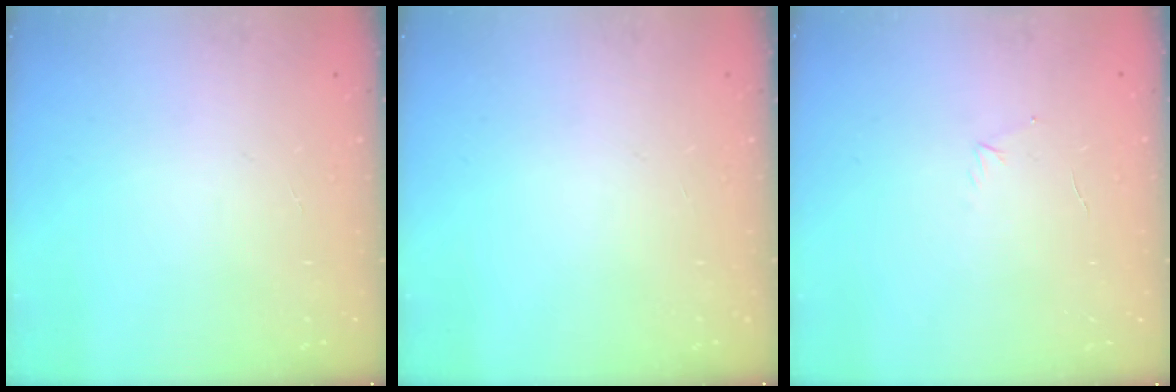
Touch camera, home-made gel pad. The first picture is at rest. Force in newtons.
{"total": 0.0}
{"total": 3.2, "press": 3.1, "slide": 0.8}